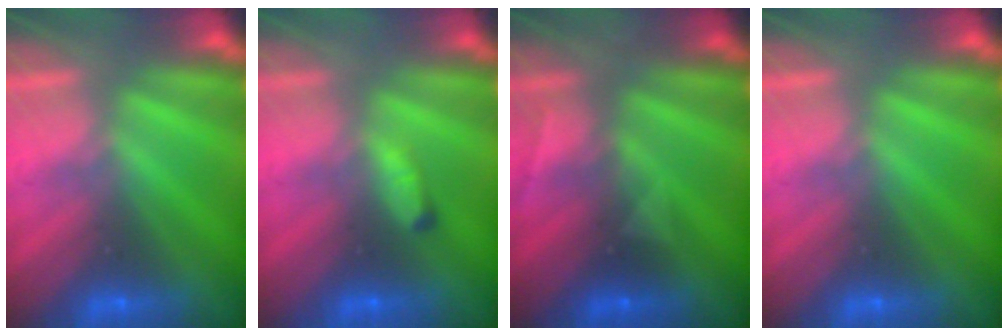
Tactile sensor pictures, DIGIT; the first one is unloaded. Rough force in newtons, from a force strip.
{"total": 2.5}
{"total": 2.9}
{"total": 0.0}